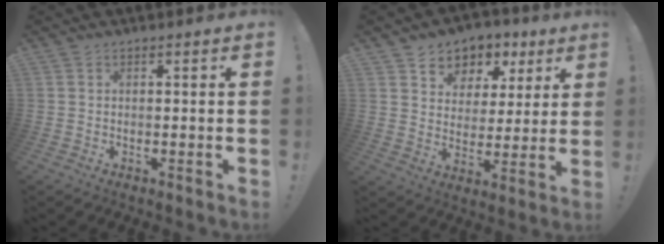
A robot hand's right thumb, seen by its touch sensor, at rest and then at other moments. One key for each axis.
{"total": 7.0, "fx": 3.2, "fy": 6.1, "fz": 1.4, "tx": -0.013, "ty": -0.028, "tz": 0.064}